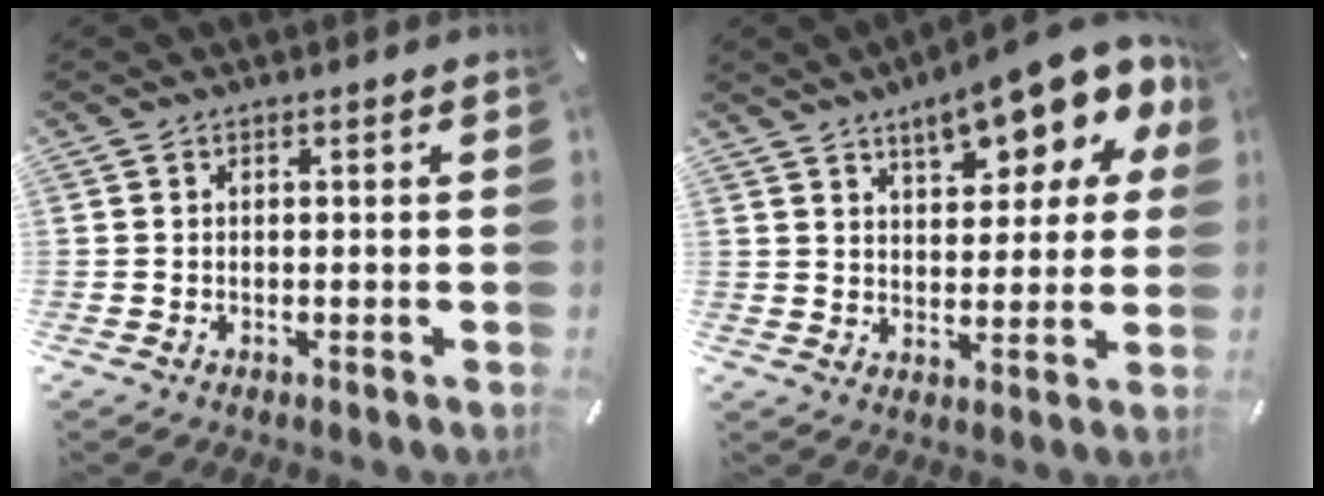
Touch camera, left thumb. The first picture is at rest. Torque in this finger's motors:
{"motor_torque": [2.47, 2.53, 1.44, -1.33, 0.18]}